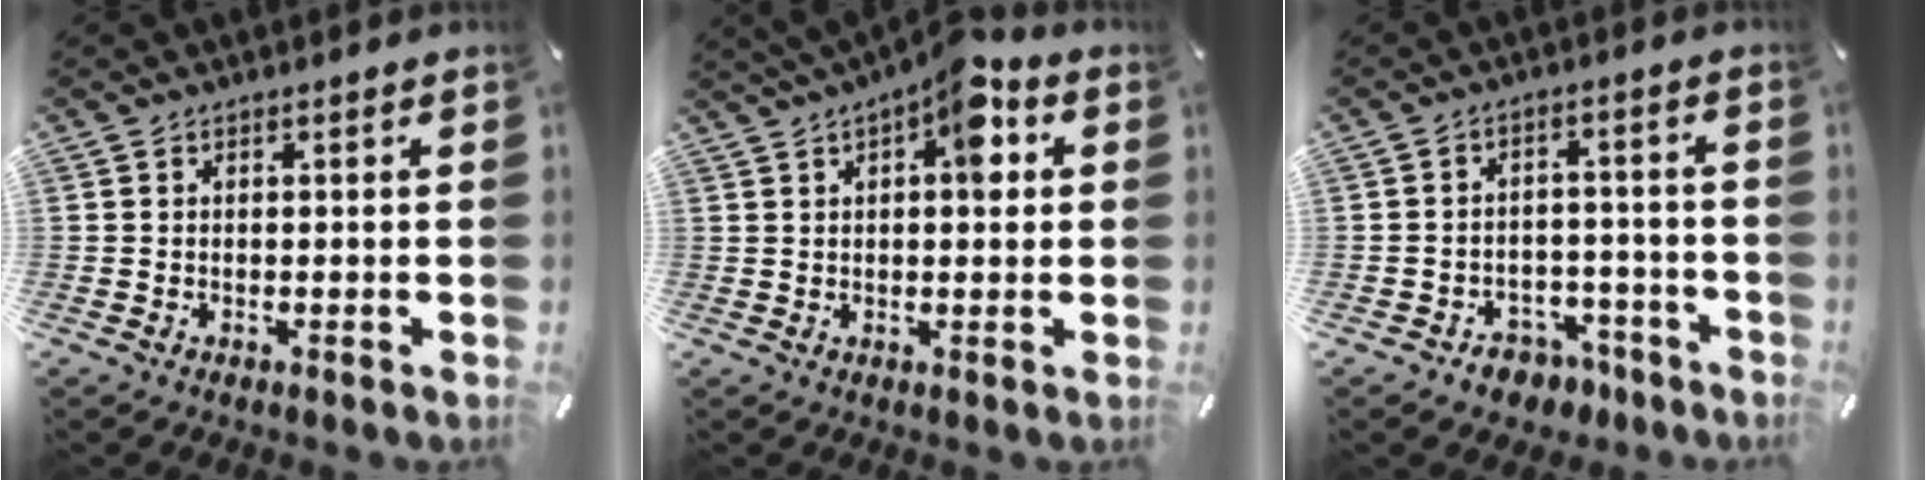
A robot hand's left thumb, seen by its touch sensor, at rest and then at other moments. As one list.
[{"total": 9.7, "force": [4.0, 4.3, 7.8], "torque": [-0.096, -0.015, 0.061]}, {"total": 5.7, "force": [-3.4, 4.3, 1.5], "torque": [-0.020, 0.029, -0.057]}]